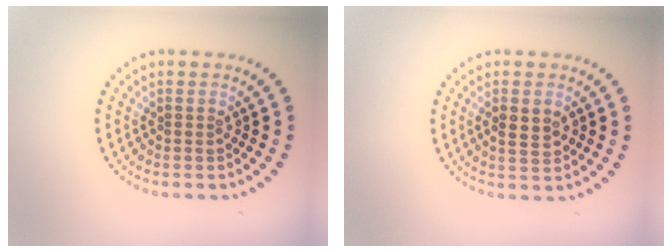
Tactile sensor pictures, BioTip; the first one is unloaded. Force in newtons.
{"total": 2.2, "press": 2.2, "slide": 0.1}